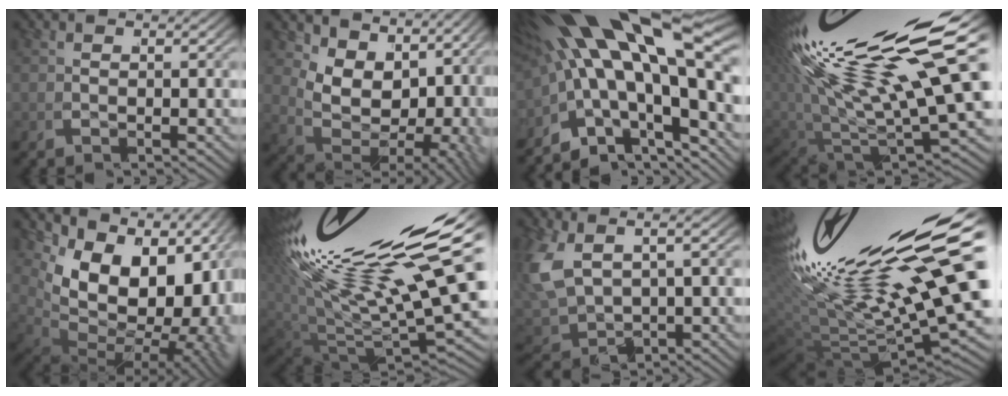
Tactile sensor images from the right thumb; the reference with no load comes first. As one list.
[{"total": 8.9, "force": [0.7, 5.3, 7.1], "torque": [-0.138, -0.034, 0.035]}, {"total": 14.8, "force": [-1.0, 10.0, 10.8], "torque": [-0.220, -0.042, -0.013]}, {"total": 16.6, "force": [1.9, 9.2, 13.7], "torque": [-0.268, -0.039, 0.062]}, {"total": 20.6, "force": [-1.2, 13.9, 15.2], "torque": [-0.263, -0.056, 0.011]}, {"total": 15.0, "force": [2.4, 7.9, 12.5], "torque": [-0.220, -0.031, 0.057]}, {"total": 7.3, "force": [1.4, 5.0, 5.1], "torque": [-0.132, -0.016, 0.044]}, {"total": 15.3, "force": [-0.3, 7.4, 13.4], "torque": [-0.228, -0.035, 0.017]}]